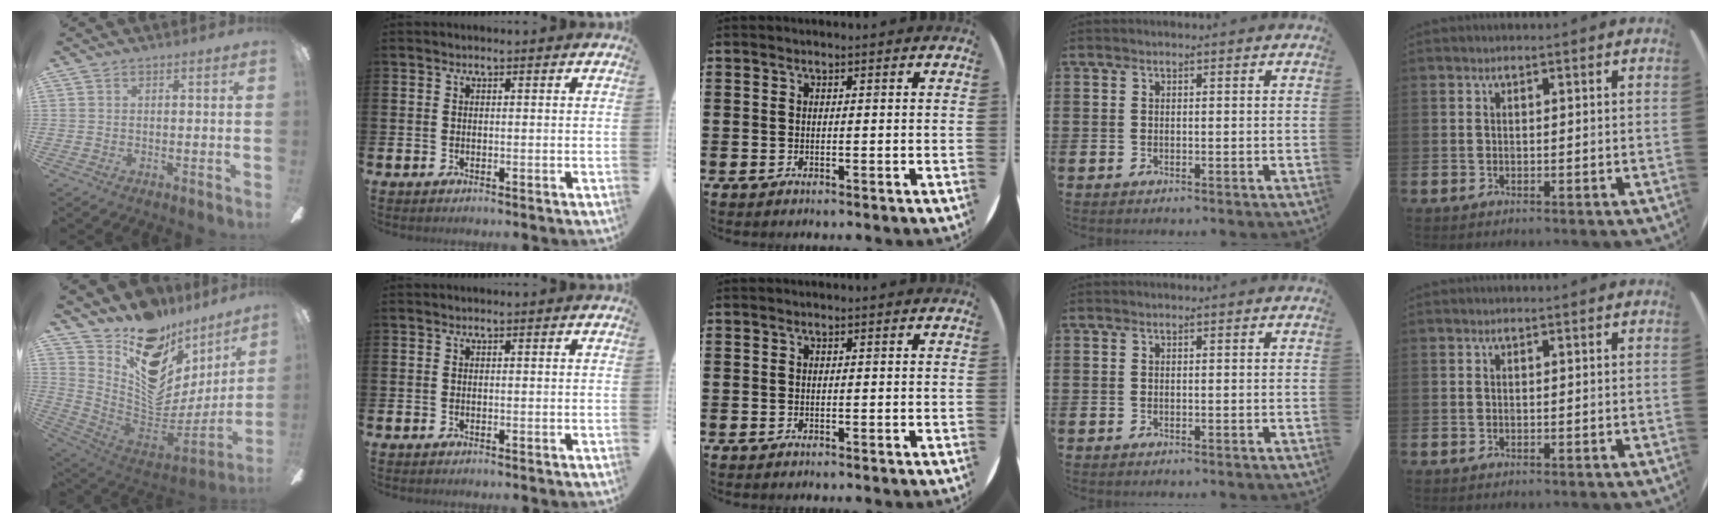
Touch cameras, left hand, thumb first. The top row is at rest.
{"thumb": {"total": 17.8, "force": [11.4, 10.6, 8.8], "torque": [-0.127, -0.095, 0.212]}}